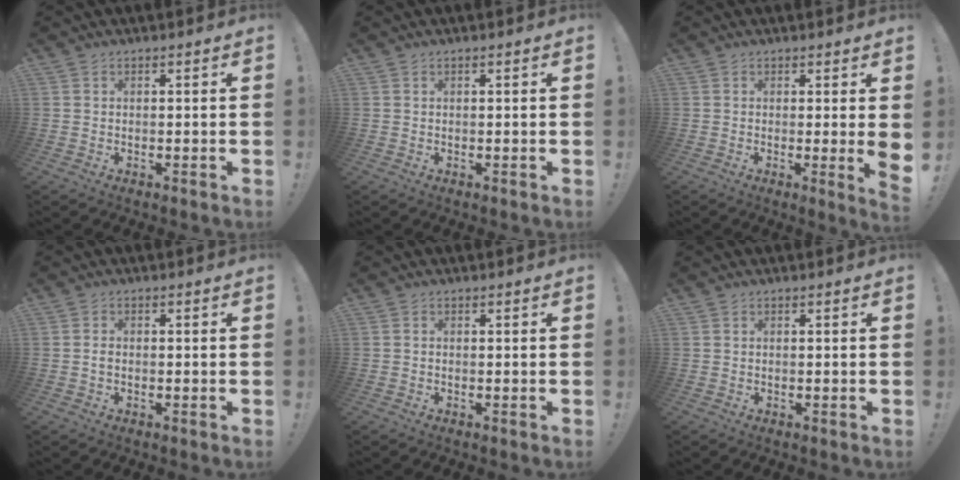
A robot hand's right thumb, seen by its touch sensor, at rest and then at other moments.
{"total": 0.0}
{"total": 4.2, "force": [0.5, -0.1, 4.2], "torque": [-0.054, -0.019, 0.011]}
{"total": 1.0, "force": [-0.4, 0.6, 0.7], "torque": [-0.013, 0.005, -0.006]}
{"total": 0.0}
{"total": 0.0}